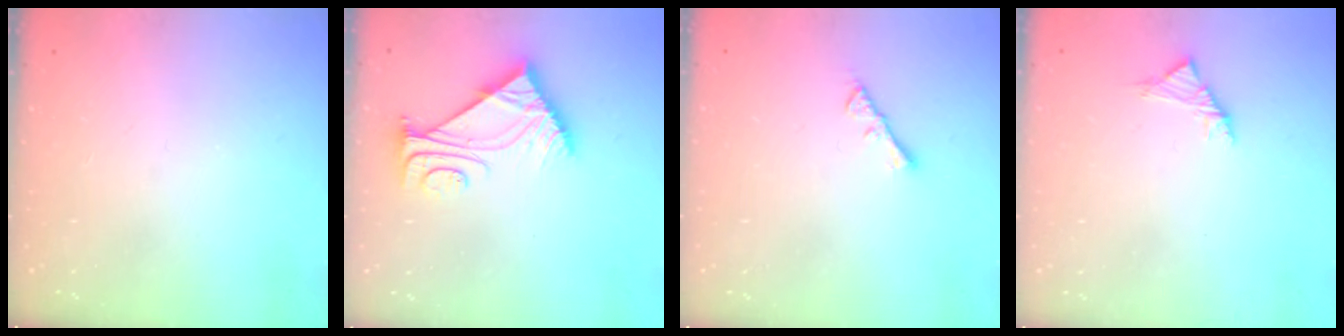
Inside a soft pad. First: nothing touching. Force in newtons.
{"total": 7.8, "press": 7.7, "slide": 1.0}
{"total": 2.3, "press": 2.2, "slide": 0.4}
{"total": 2.8, "press": 2.6, "slide": 0.8}